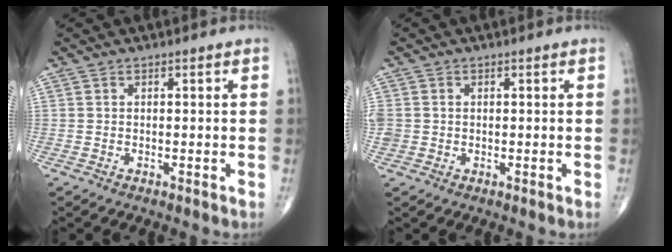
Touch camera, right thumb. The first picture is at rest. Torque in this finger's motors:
{"motor_torque": [0.14, 0.14, 0.42, 0.26, 0.09]}